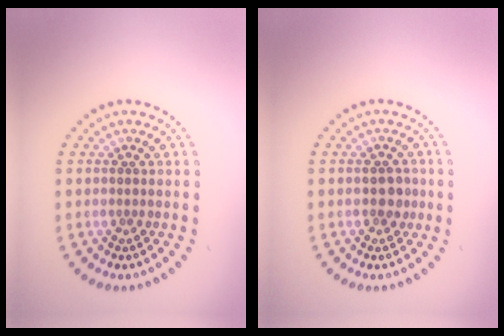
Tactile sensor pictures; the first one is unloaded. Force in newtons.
{"total": 1.6, "press": 1.6, "slide": 0.3}